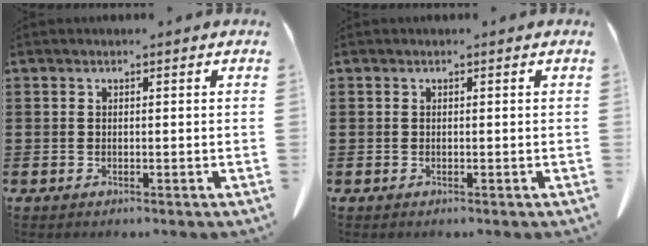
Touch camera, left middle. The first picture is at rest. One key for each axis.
{"total": 0.0}